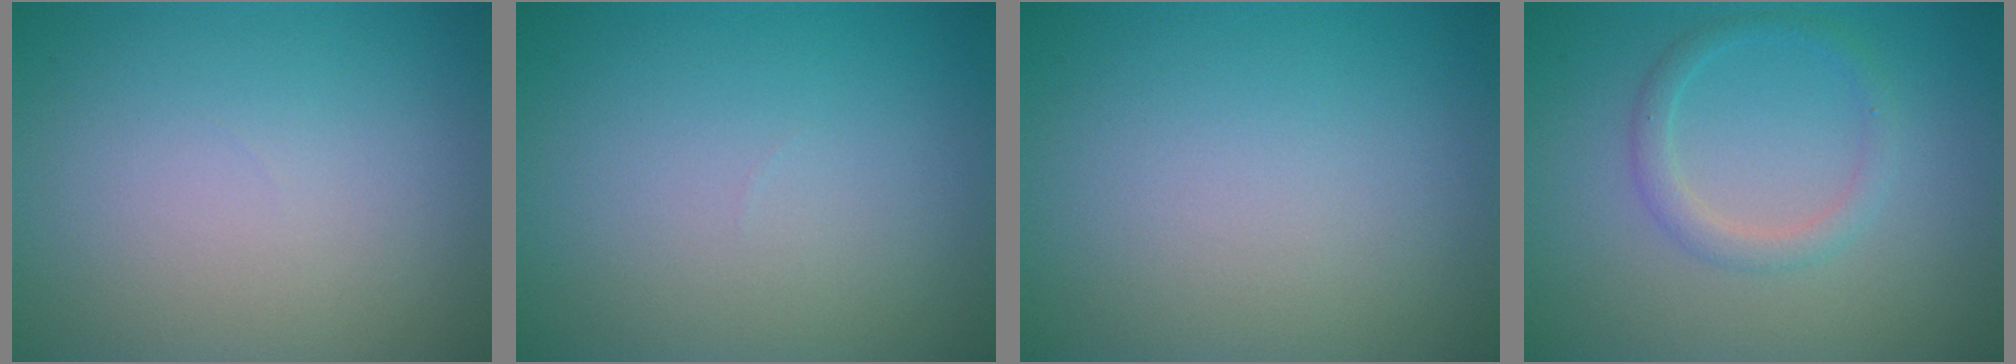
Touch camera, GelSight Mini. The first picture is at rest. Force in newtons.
{"total": 0.0}
{"total": 0.0}
{"total": 1.9, "press": 1.8, "slide": 0.1}